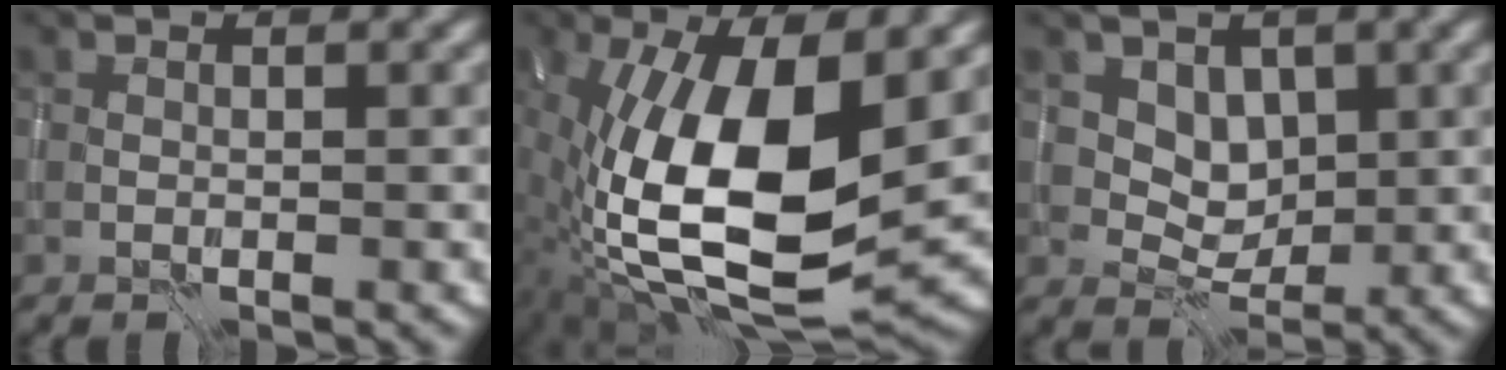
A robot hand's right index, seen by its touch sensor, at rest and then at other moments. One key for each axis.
{"total": 15.1, "fx": -1.0, "fy": 6.5, "fz": 13.6, "tx": -0.246, "ty": -0.004, "tz": -0.021}
{"total": 2.8, "fx": 1.2, "fy": 2.2, "fz": 1.3, "tx": -0.026, "ty": -0.013, "tz": 0.024}